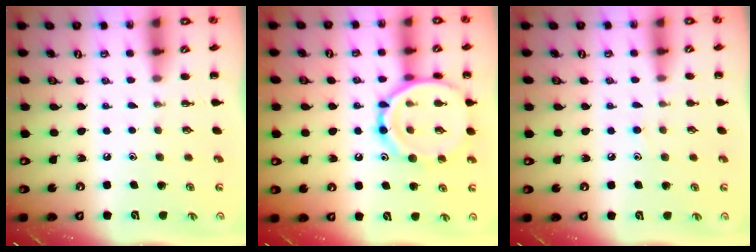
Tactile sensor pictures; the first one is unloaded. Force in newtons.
{"total": 16.6, "press": 16.5, "slide": 1.5}
{"total": 6.0, "press": 5.6, "slide": 2.3}